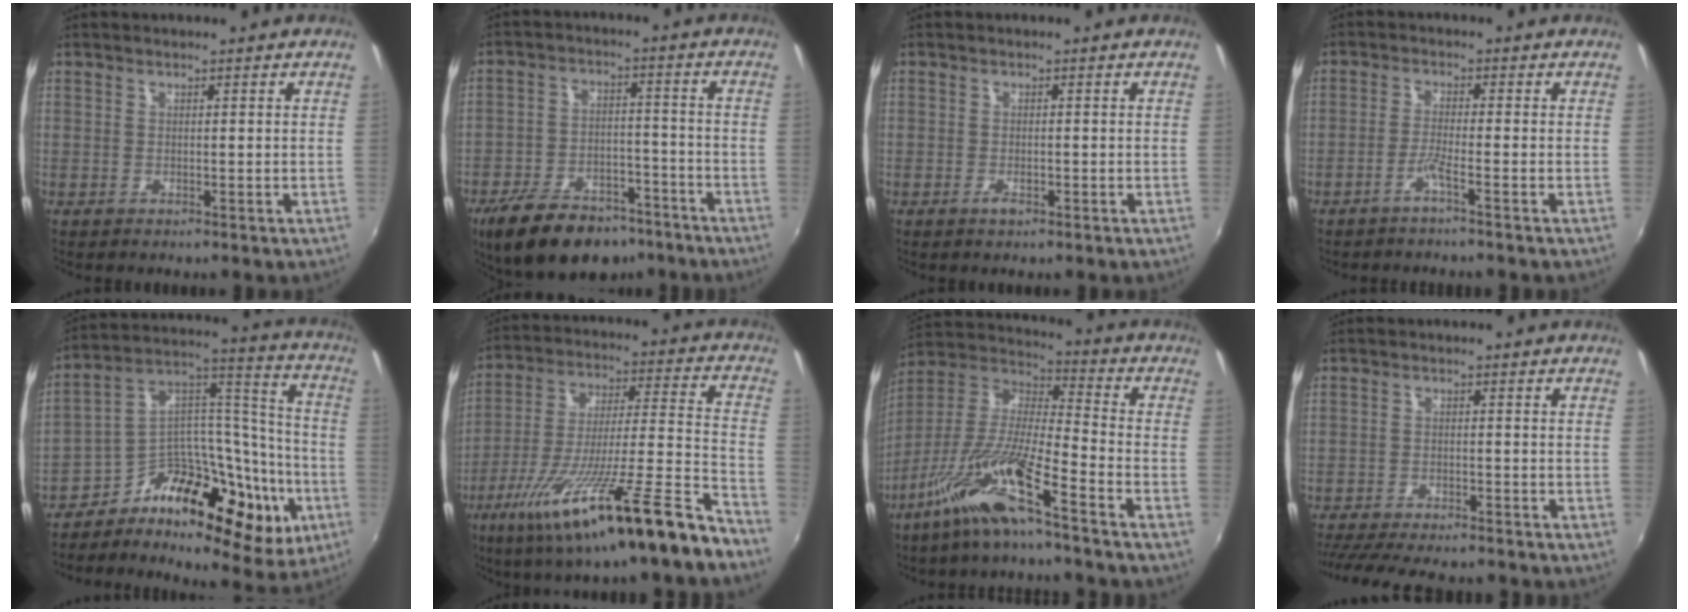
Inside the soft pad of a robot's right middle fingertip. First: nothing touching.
{"total": 16.5, "force": [-11.8, 8.1, 8.2], "torque": [-0.173, -0.005, -0.175]}
{"total": 1.5, "force": [-0.9, 0.6, 1.1], "torque": [-0.021, -0.003, -0.017]}
{"total": 2.6, "force": [-1.8, -0.6, 1.8], "torque": [-0.049, -0.001, -0.035]}
{"total": 22.4, "force": [-9.9, 13.2, 15.2], "torque": [-0.226, 0.037, -0.161]}
{"total": 24.5, "force": [-16.9, -0.3, 17.7], "torque": [-0.289, -0.054, -0.278]}
{"total": 15.0, "force": [-9.7, 1.3, 11.3], "torque": [-0.219, -0.007, -0.193]}
{"total": 12.6, "force": [-11.1, 2.1, 5.7], "torque": [-0.127, -0.029, -0.175]}